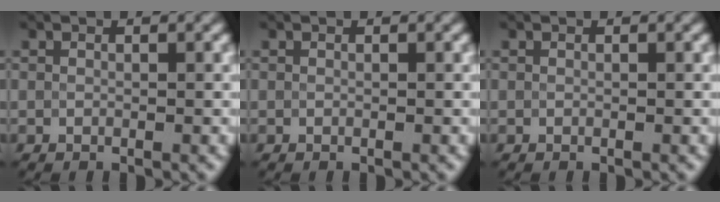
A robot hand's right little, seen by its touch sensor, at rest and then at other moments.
{"total": 0.0}
{"total": 0.0}